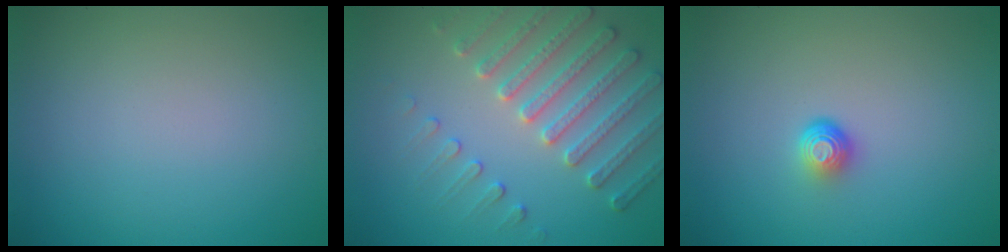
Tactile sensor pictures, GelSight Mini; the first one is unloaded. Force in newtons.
{"total": 4.4, "press": 4.3, "slide": 1.2}
{"total": 1.7, "press": 1.1, "slide": 1.3}